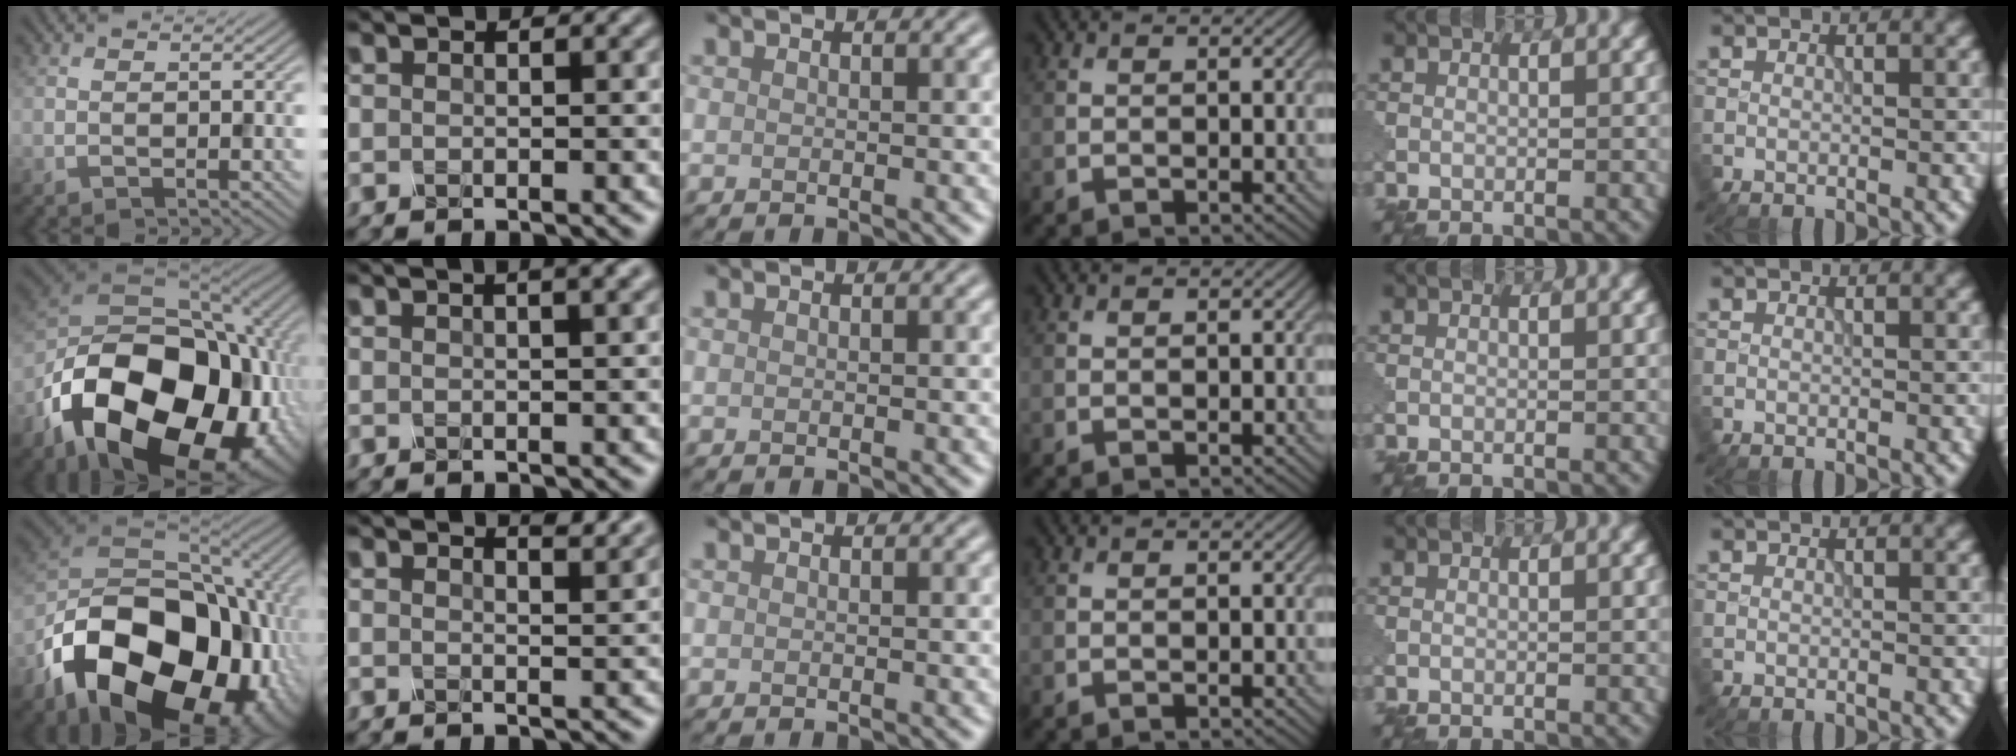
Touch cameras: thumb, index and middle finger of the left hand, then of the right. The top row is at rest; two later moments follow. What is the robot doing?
{"motion": "shake", "object": "sieve"}